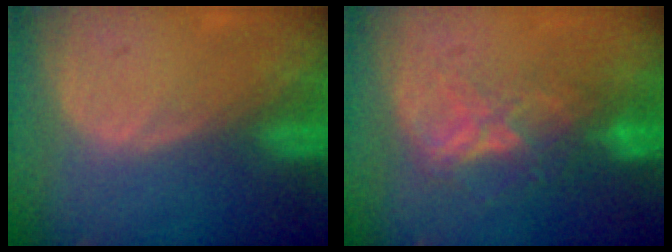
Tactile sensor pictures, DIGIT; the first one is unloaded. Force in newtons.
{"total": 6.6, "press": 5.9, "slide": 2.9}